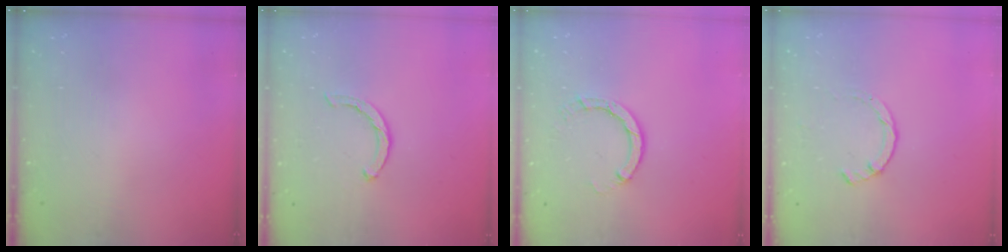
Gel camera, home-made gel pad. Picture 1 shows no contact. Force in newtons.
{"total": 2.1, "press": 2.1, "slide": 0.3}
{"total": 3.9, "press": 3.9, "slide": 0.4}
{"total": 2.8, "press": 2.8, "slide": 0.4}